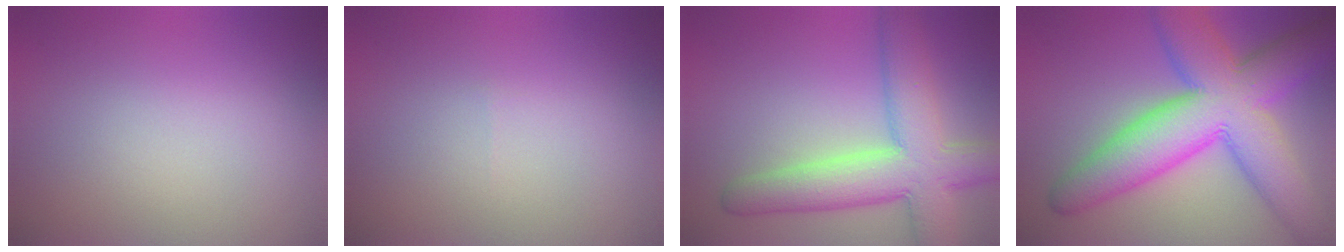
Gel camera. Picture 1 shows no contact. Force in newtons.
{"total": 0.0}
{"total": 8.5, "press": 8.5, "slide": 0.5}
{"total": 12.6, "press": 12.6, "slide": 0.2}